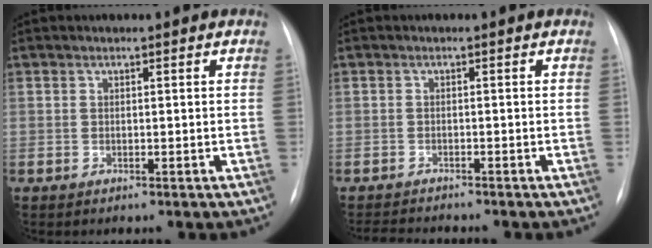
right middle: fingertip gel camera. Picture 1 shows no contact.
{"total": 4.0, "force": [-3.9, 0.0, 0.9], "torque": [-0.013, -0.013, -0.061]}